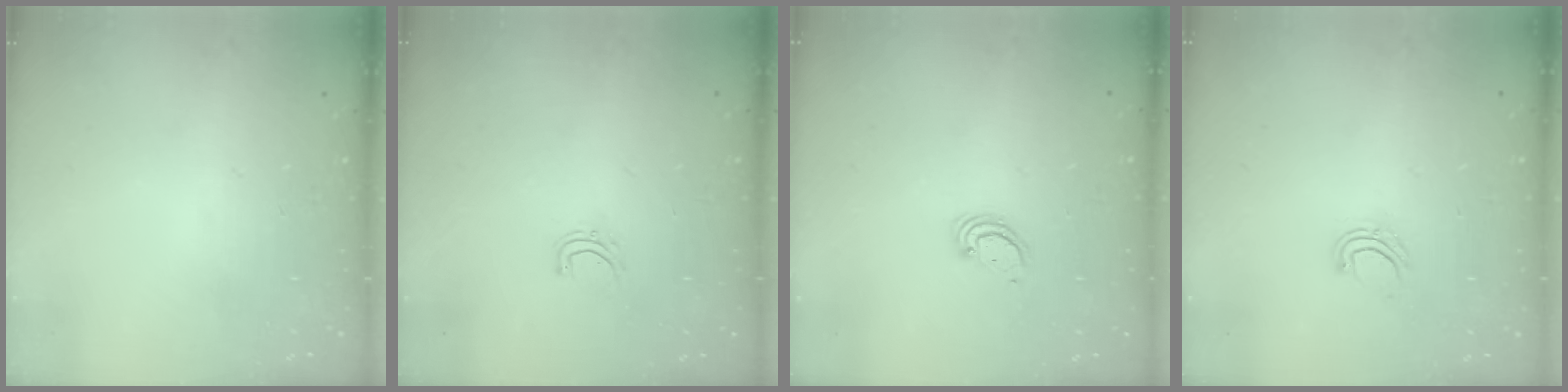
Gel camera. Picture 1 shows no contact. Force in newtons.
{"total": 4.8, "press": 4.7, "slide": 0.7}
{"total": 2.3, "press": 2.3, "slide": 0.2}
{"total": 5.0, "press": 4.9, "slide": 1.0}